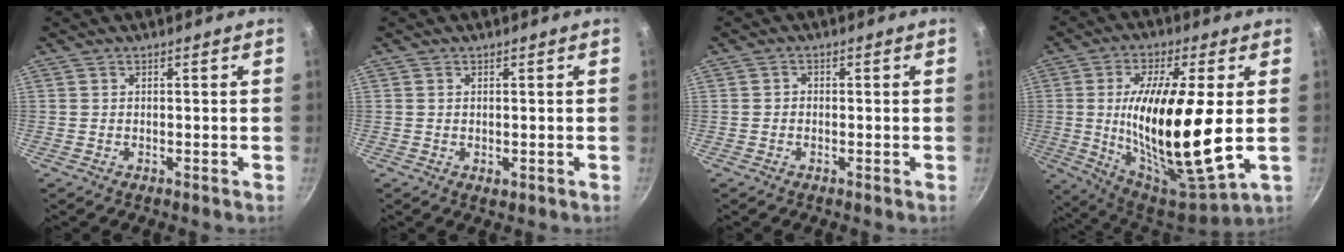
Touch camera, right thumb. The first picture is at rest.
{"total": 0.9, "force": [0.0, 0.4, 0.8], "torque": [-0.012, -0.003, 0.000]}
{"total": 0.9, "force": [-0.4, 0.8, 0.4], "torque": [-0.005, 0.004, -0.008]}
{"total": 23.0, "force": [0.1, 6.7, 22.0], "torque": [-0.397, -0.018, 0.008]}